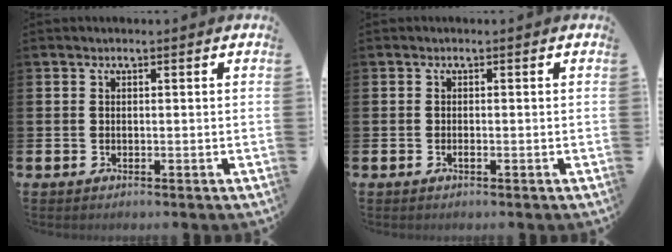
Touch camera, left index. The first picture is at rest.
{"total": 0.0}